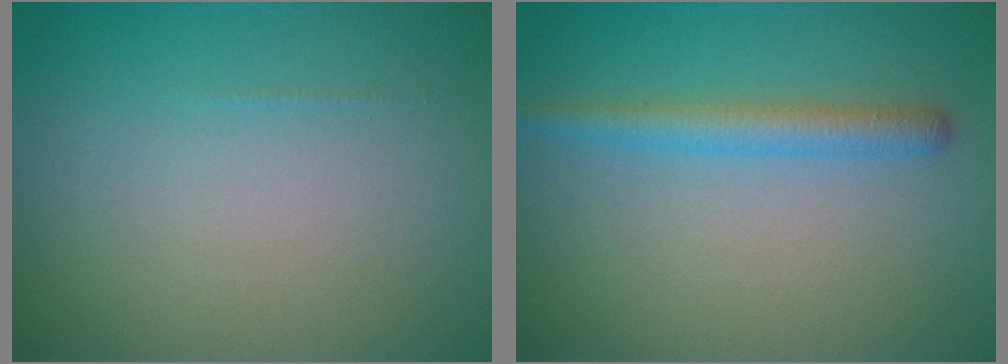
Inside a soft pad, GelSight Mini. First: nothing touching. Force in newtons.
{"total": 2.6, "press": 2.6, "slide": 0.1}